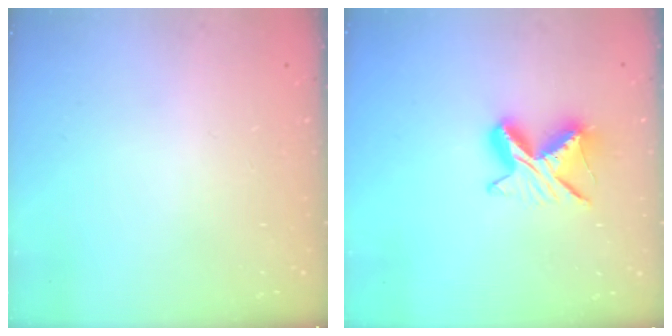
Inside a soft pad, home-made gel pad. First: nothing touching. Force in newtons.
{"total": 9.0, "press": 9.0, "slide": 0.7}